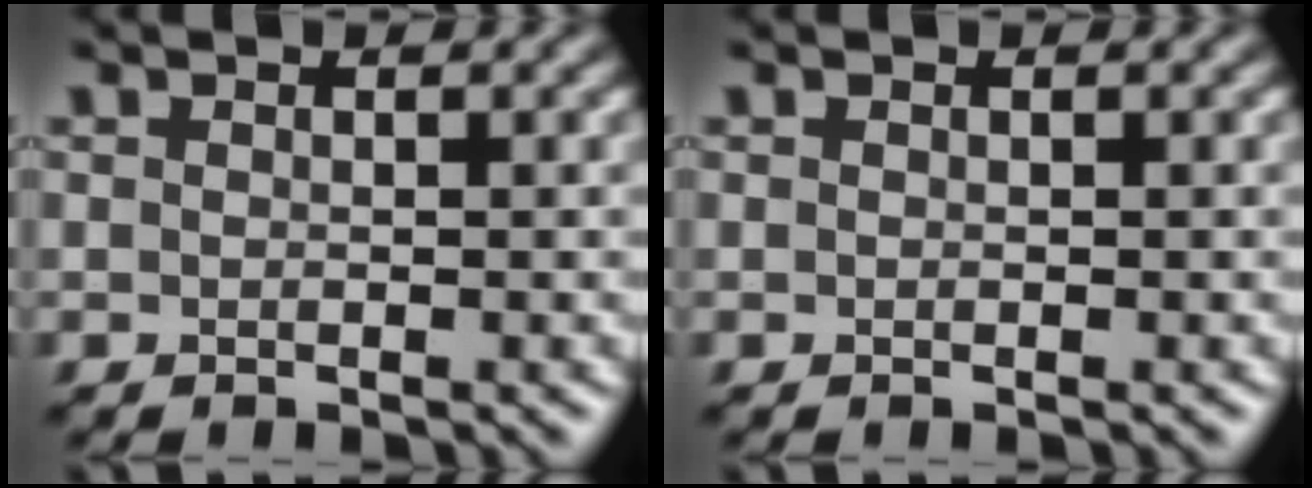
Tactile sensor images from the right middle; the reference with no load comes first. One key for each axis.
{"total": 0.0}